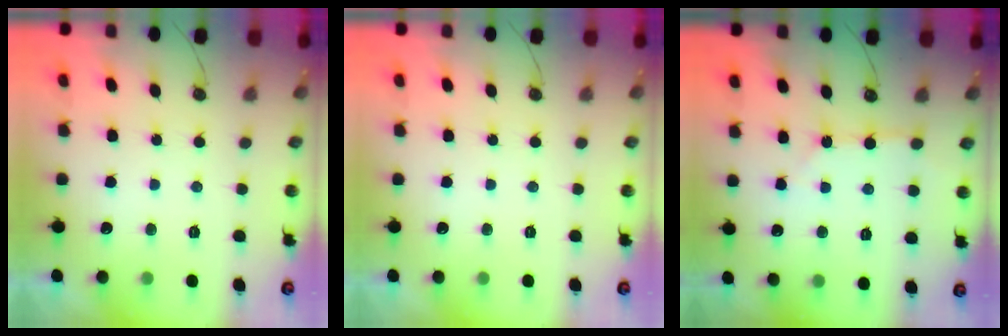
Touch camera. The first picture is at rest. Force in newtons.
{"total": 0.0}
{"total": 2.7, "press": 2.7, "slide": 0.4}